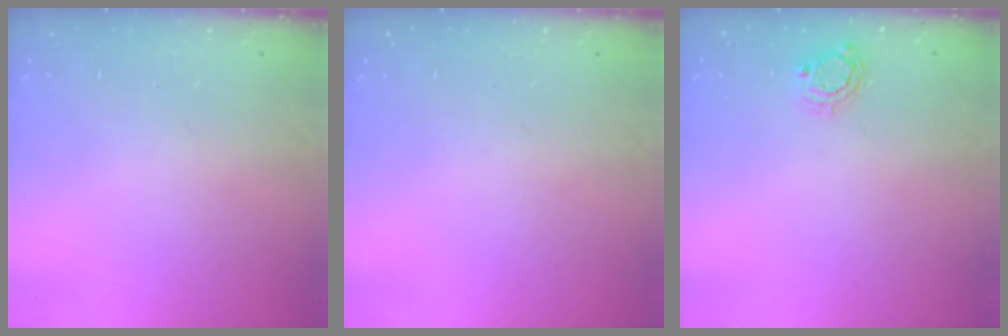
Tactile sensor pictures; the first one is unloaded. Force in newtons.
{"total": 0.0}
{"total": 4.8, "press": 4.8, "slide": 0.2}